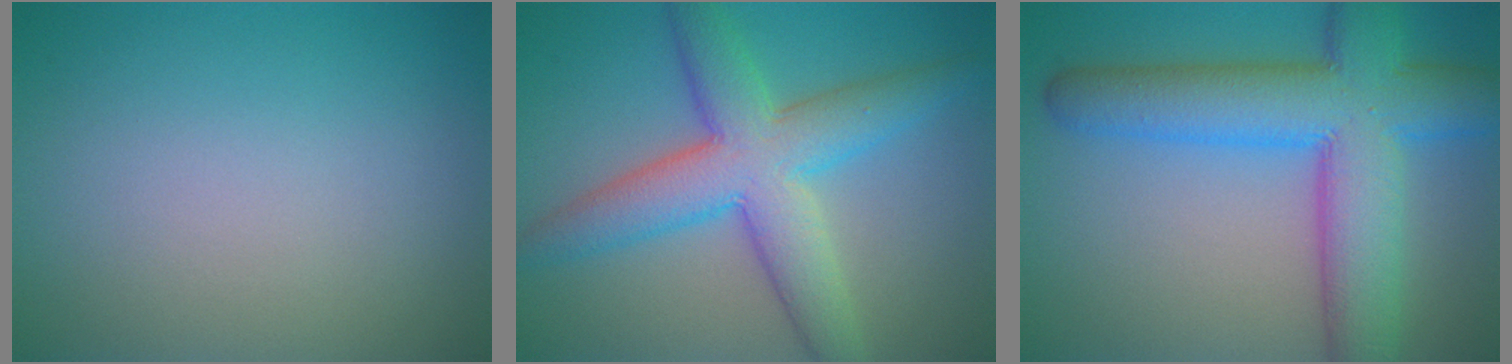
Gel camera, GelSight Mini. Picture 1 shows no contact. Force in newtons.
{"total": 7.7, "press": 7.7, "slide": 0.2}
{"total": 10.9, "press": 10.9, "slide": 0.2}